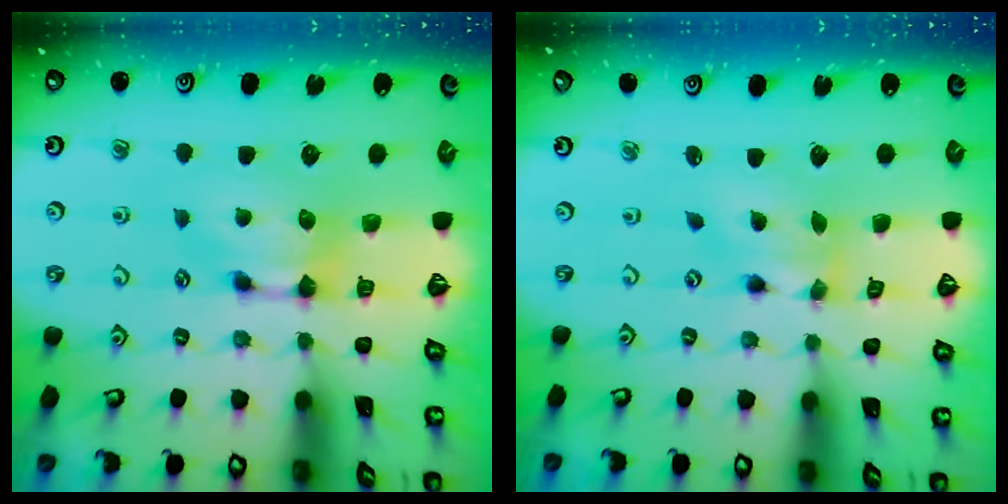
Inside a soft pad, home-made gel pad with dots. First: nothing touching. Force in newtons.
{"total": 1.9, "press": 1.3, "slide": 1.3}